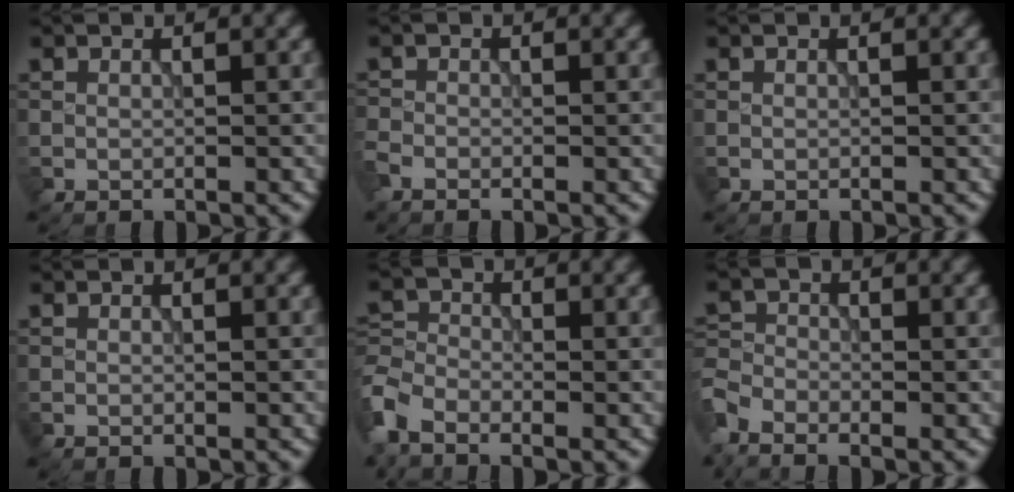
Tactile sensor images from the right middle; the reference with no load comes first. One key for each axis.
{"total": 1.4, "fx": -1.1, "fy": 0.6, "fz": 0.5, "tx": -0.012, "ty": -0.004, "tz": -0.033}
{"total": 0.0}
{"total": 0.0}
{"total": 3.7, "fx": -2.6, "fy": 1.9, "fz": 1.8, "tx": -0.042, "ty": -0.004, "tz": -0.071}
{"total": 3.5, "fx": -2.8, "fy": 1.5, "fz": 1.5, "tx": -0.043, "ty": -0.011, "tz": -0.056}